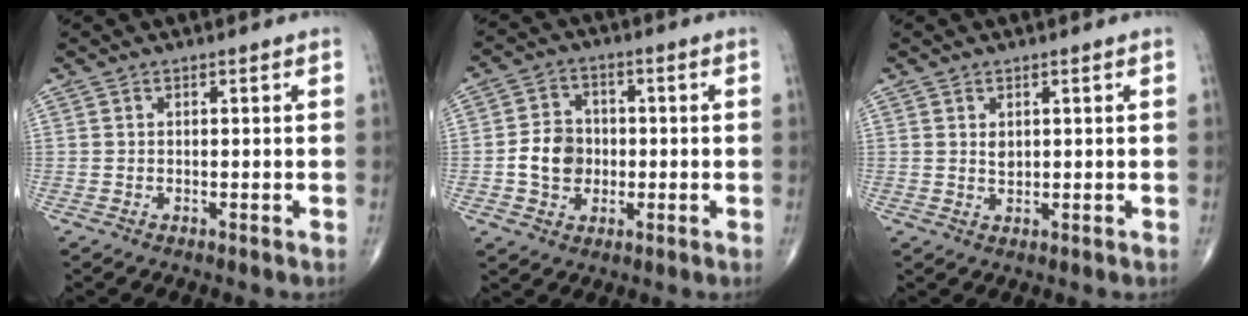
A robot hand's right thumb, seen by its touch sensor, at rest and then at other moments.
{"total": 7.5, "force": [-1.0, 6.3, 3.9], "torque": [-0.048, 0.014, -0.022]}
{"total": 1.6, "force": [0.6, 1.0, 1.1], "torque": [-0.014, -0.005, 0.014]}